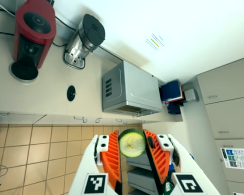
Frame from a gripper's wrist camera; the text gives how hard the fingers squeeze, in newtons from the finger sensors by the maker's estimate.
{"total": 9.0, "left": 8.9, "right": 9.0}